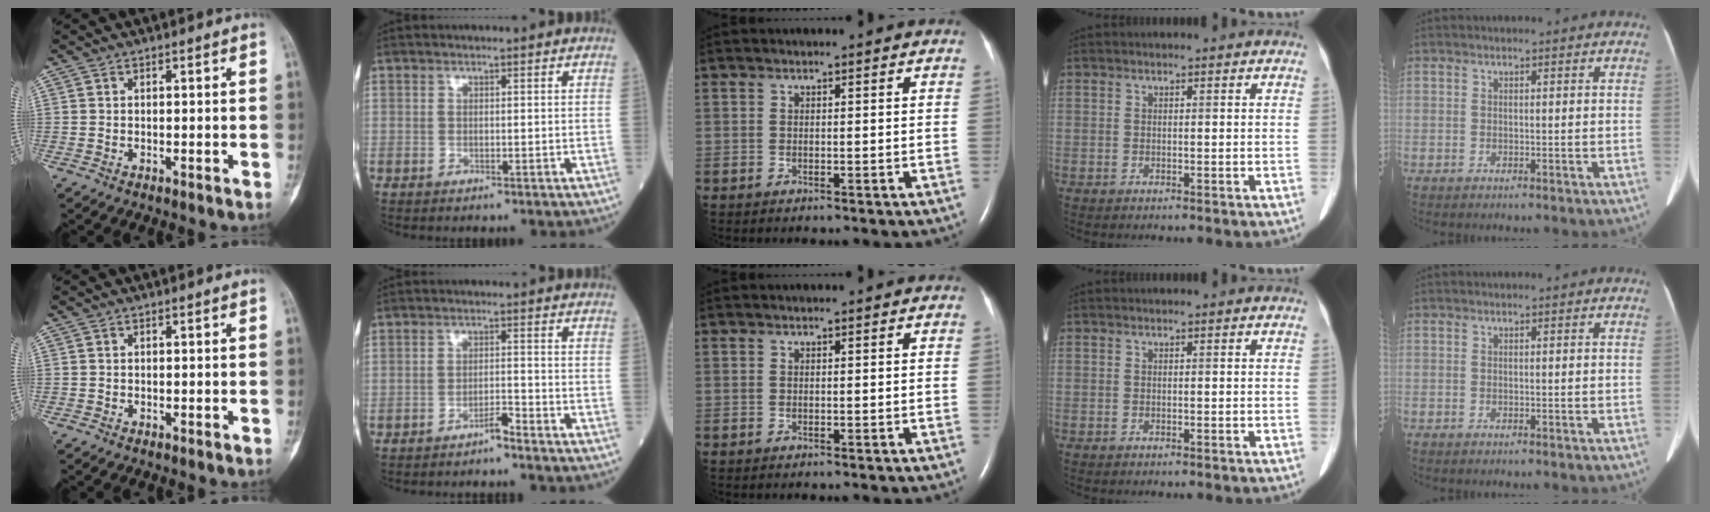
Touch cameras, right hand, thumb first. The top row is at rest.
{"index": {"total": 2.1, "force": [-1.9, 0.0, 0.9], "torque": [-0.013, 0.001, -0.033]}}